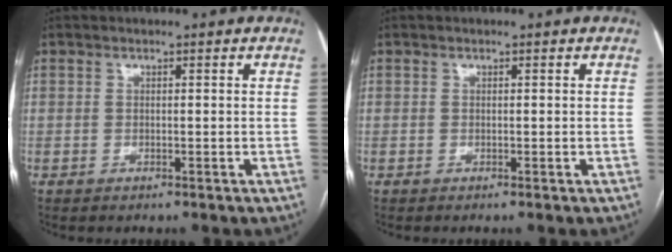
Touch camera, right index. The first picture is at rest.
{"total": 0.0}